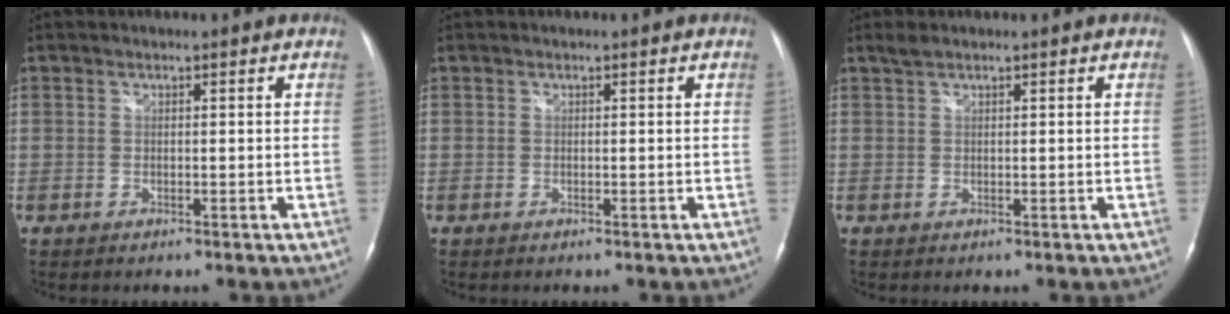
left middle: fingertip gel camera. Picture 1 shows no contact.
{"total": 0.0}
{"total": 1.5, "force": [1.2, 0.3, 0.7], "torque": [-0.020, 0.010, 0.029]}